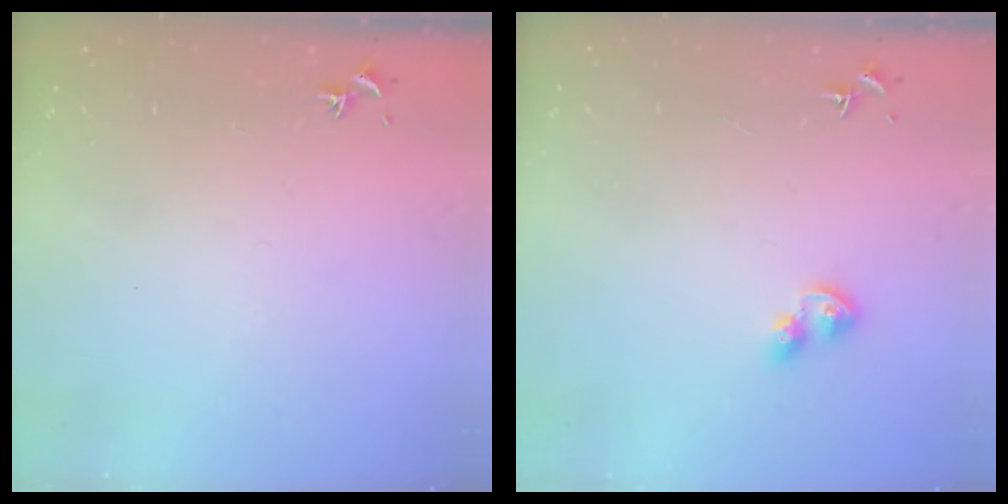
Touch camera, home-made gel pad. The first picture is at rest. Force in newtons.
{"total": 5.7, "press": 5.6, "slide": 1.3}